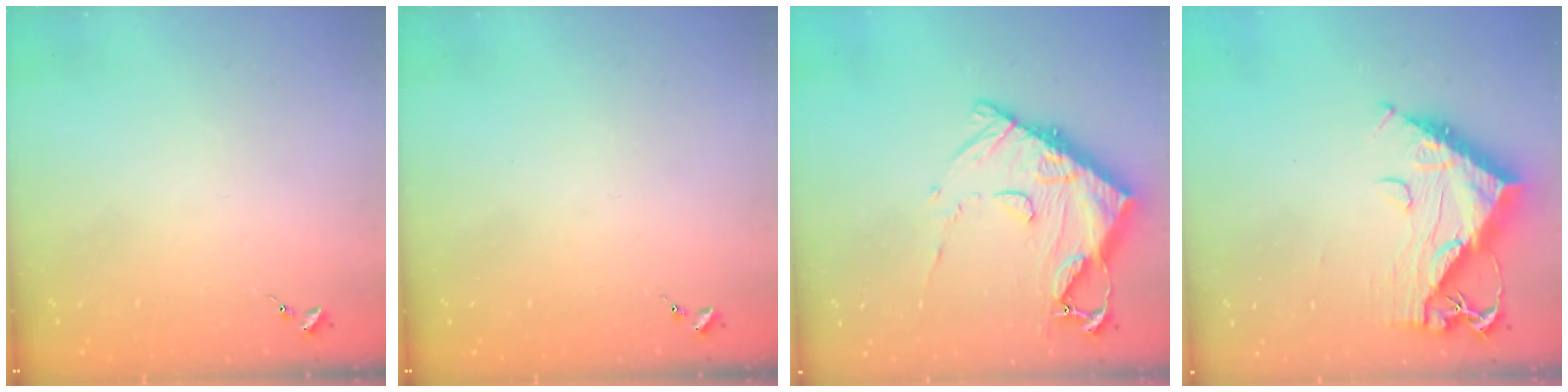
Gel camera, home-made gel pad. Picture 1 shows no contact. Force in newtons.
{"total": 0.0}
{"total": 15.2, "press": 15.1, "slide": 1.6}
{"total": 13.6, "press": 13.6, "slide": 1.1}